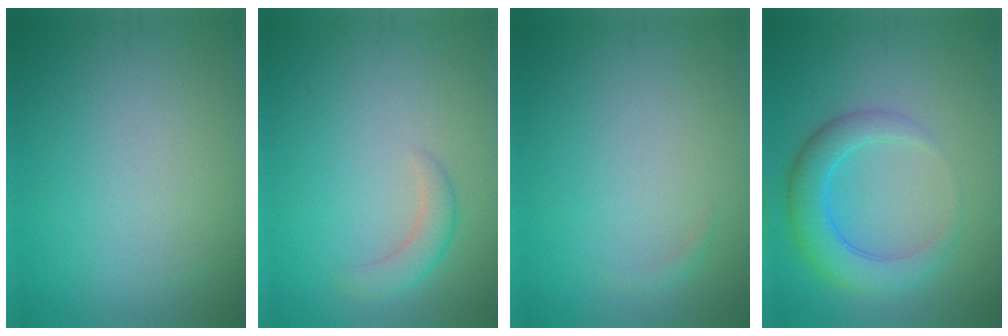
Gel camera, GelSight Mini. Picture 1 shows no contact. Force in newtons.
{"total": 2.0, "press": 2.0, "slide": 0.2}
{"total": 0.5, "press": 0.5, "slide": 0.0}
{"total": 4.4, "press": 4.3, "slide": 0.3}